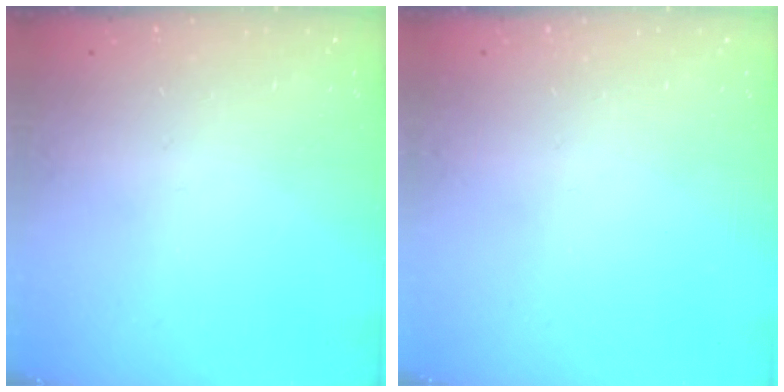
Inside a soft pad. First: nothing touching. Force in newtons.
{"total": 0.0}